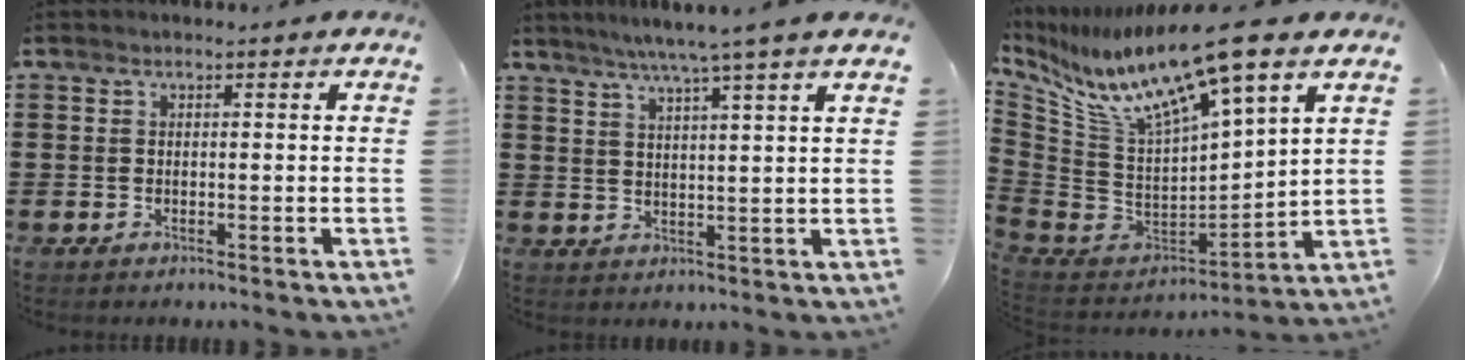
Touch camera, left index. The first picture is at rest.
{"total": 5.5, "force": [4.5, -1.3, 3.0], "torque": [-0.070, -0.016, 0.075]}
{"total": 12.3, "force": [8.2, 1.8, 9.0], "torque": [-0.211, -0.059, 0.130]}